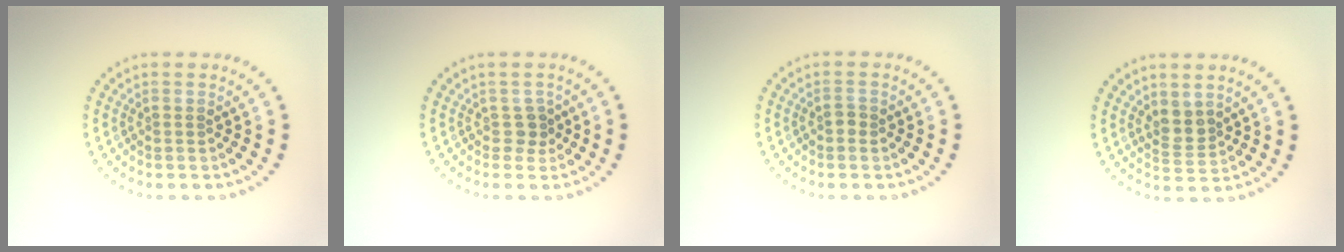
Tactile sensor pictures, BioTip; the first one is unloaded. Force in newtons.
{"total": 1.2, "press": 1.0, "slide": 0.8}
{"total": 0.8, "press": 0.8, "slide": 0.2}
{"total": 2.0, "press": 1.7, "slide": 0.9}